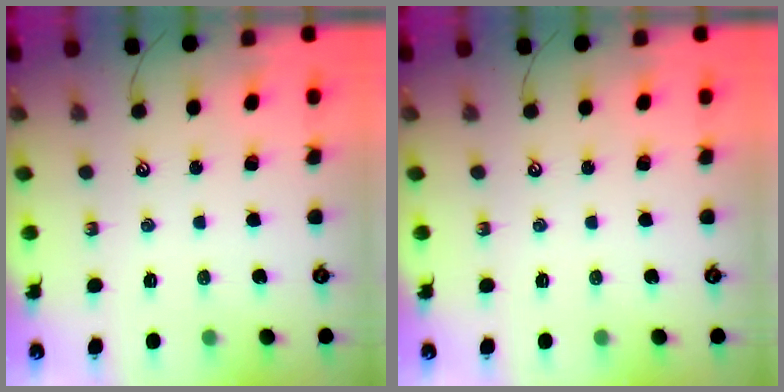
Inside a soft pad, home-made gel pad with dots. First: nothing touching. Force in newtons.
{"total": 0.0}